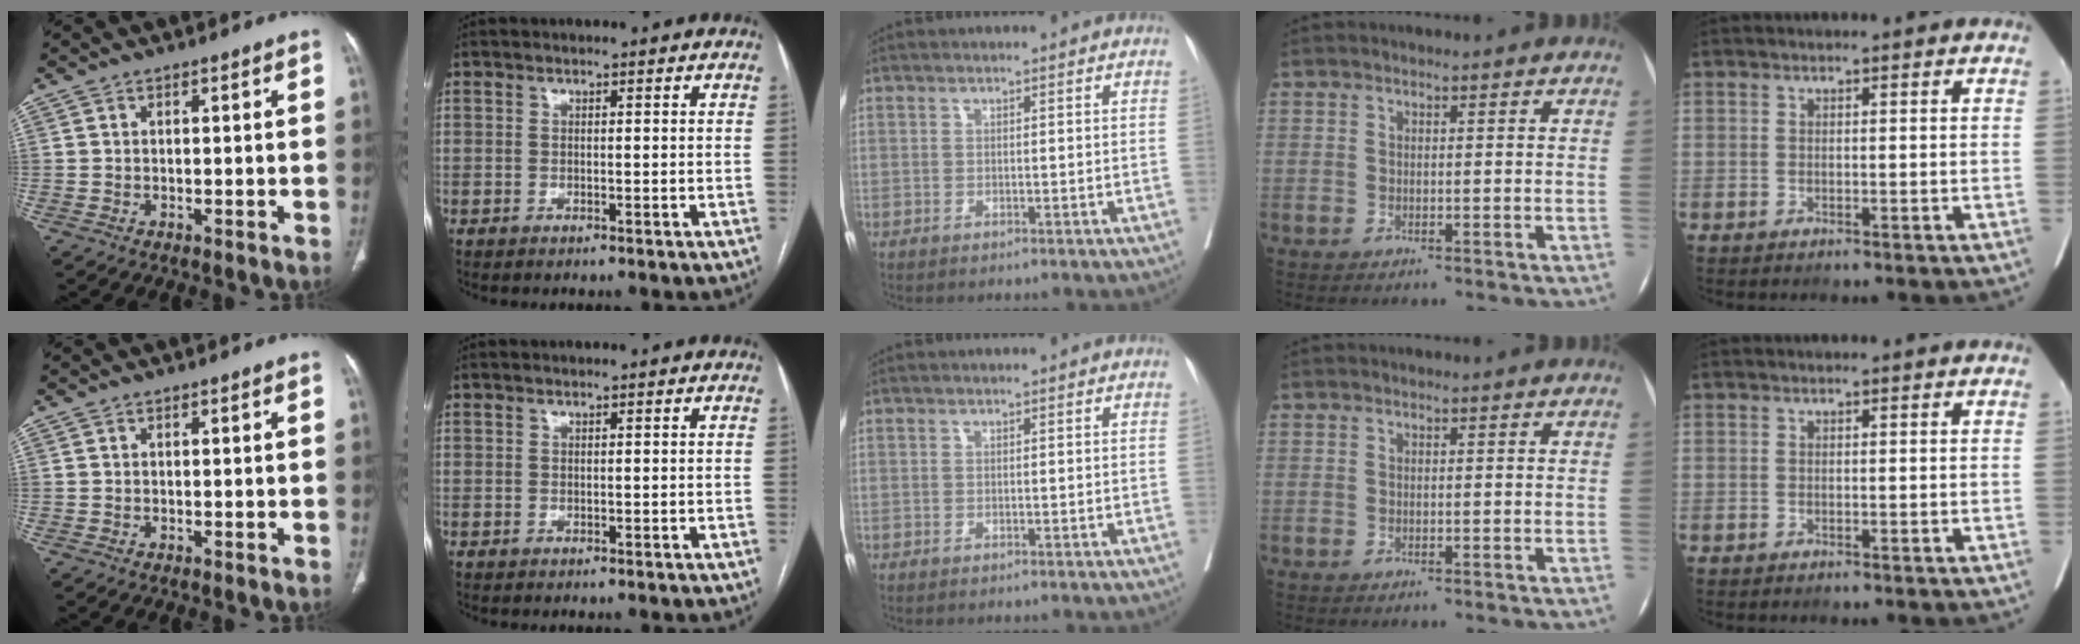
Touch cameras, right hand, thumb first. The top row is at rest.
{}